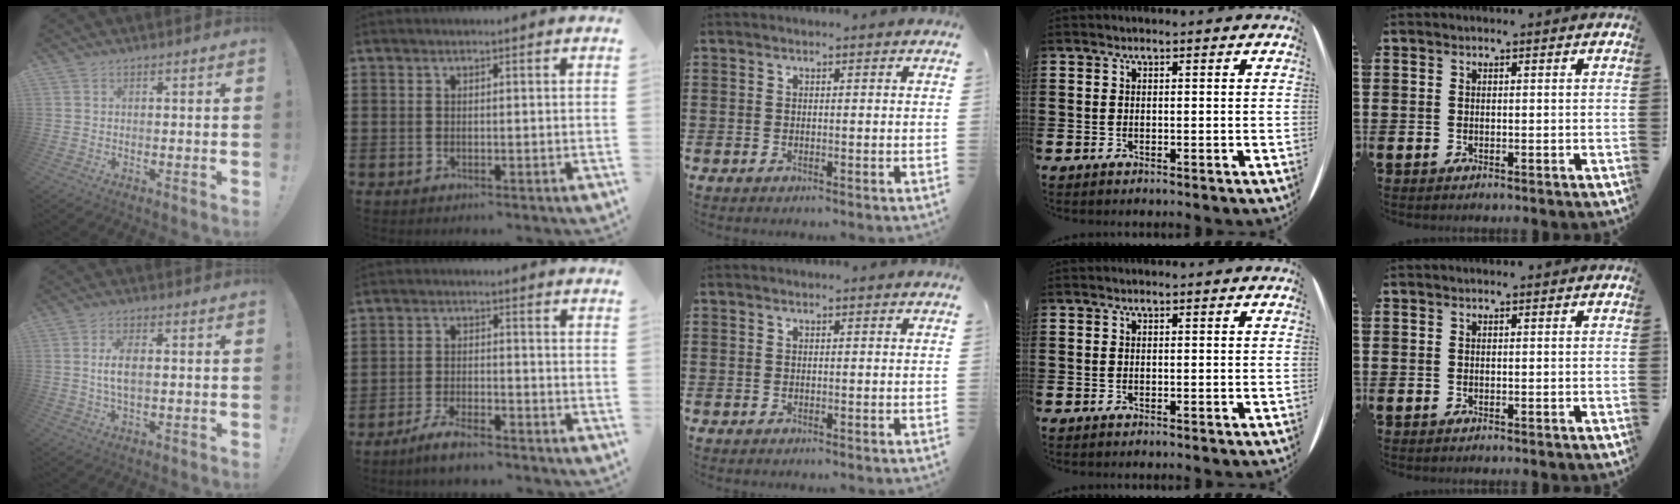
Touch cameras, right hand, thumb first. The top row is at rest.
{"thumb": {"total": 6.2, "force": [0.2, 2.7, 5.6], "torque": [-0.105, -0.002, 0.000]}, "index": {"total": 4.0, "force": [-3.6, 0.5, 1.6], "torque": [-0.035, 0.006, -0.072]}}